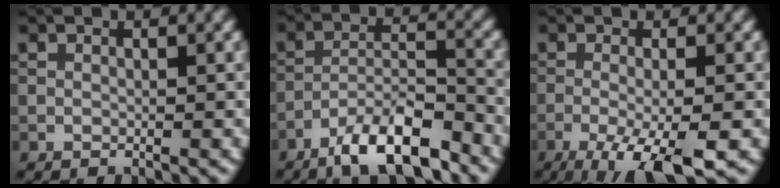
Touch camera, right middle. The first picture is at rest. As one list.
[{"total": 8.1, "force": [-5.9, 2.0, 5.1], "torque": [-0.081, 0.004, -0.106]}, {"total": 7.4, "force": [-3.6, 1.7, 6.2], "torque": [-0.091, -0.003, -0.062]}]